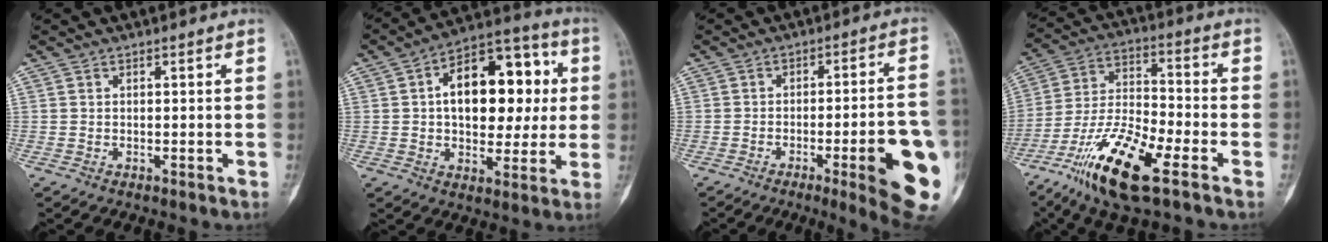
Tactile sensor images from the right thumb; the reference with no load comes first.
{"total": 20.0, "force": [2.9, 11.8, 15.8], "torque": [-0.190, 0.025, 0.040]}
{"total": 16.8, "force": [-5.4, 2.9, 15.7], "torque": [-0.162, 0.013, -0.060]}
{"total": 16.6, "force": [-9.4, 4.3, 13.0], "torque": [-0.264, 0.039, -0.176]}